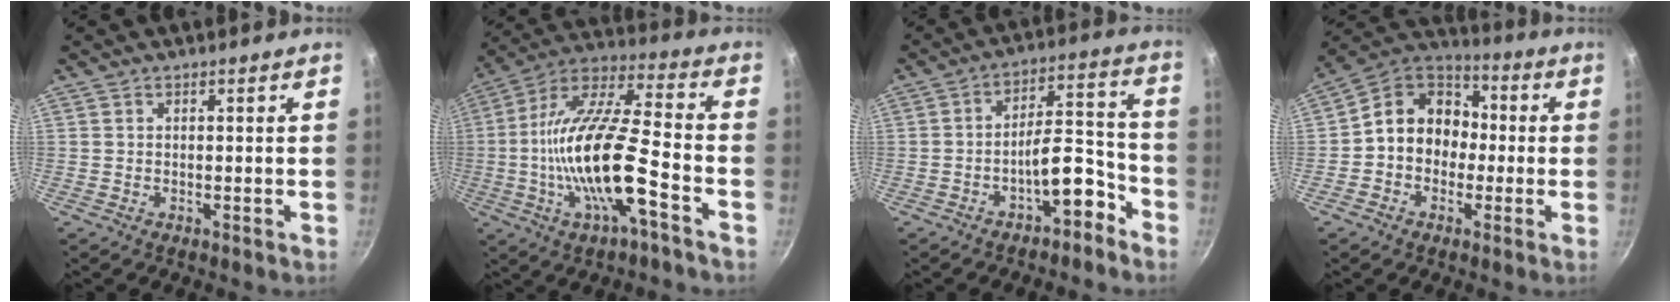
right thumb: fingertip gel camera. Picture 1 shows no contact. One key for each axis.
{"total": 19.9, "fx": -5.7, "fy": 5.7, "fz": 18.2, "tx": -0.341, "ty": 0.037, "tz": -0.117}
{"total": 9.1, "fx": -5.3, "fy": 3.5, "fz": 6.5, "tx": -0.074, "ty": 0.074, "tz": -0.072}
{"total": 12.3, "fx": -0.7, "fy": 10.3, "fz": 6.7, "tx": -0.063, "ty": 0.040, "tz": -0.036}